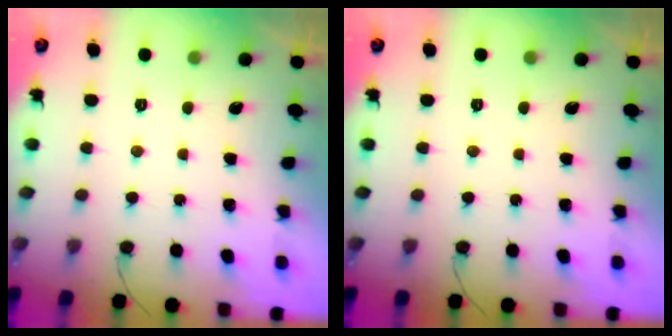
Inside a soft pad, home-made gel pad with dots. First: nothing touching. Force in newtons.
{"total": 0.0}